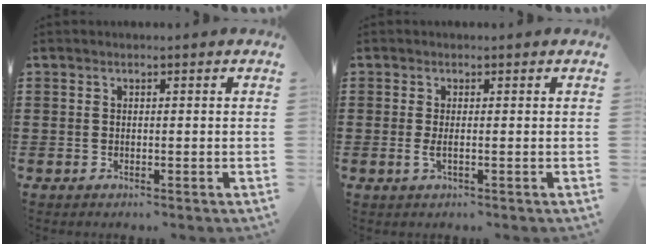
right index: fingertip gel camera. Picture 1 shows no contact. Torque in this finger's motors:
{"motor_torque": [0.06, -0.05, 0.06, 0.02]}